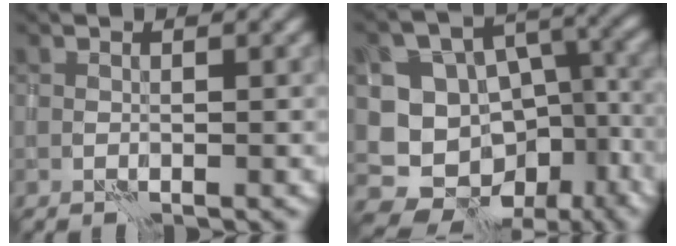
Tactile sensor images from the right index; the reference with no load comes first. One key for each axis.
{"total": 14.6, "fx": -5.2, "fy": 12.3, "fz": 5.9, "tx": -0.086, "ty": -0.023, "tz": -0.049}